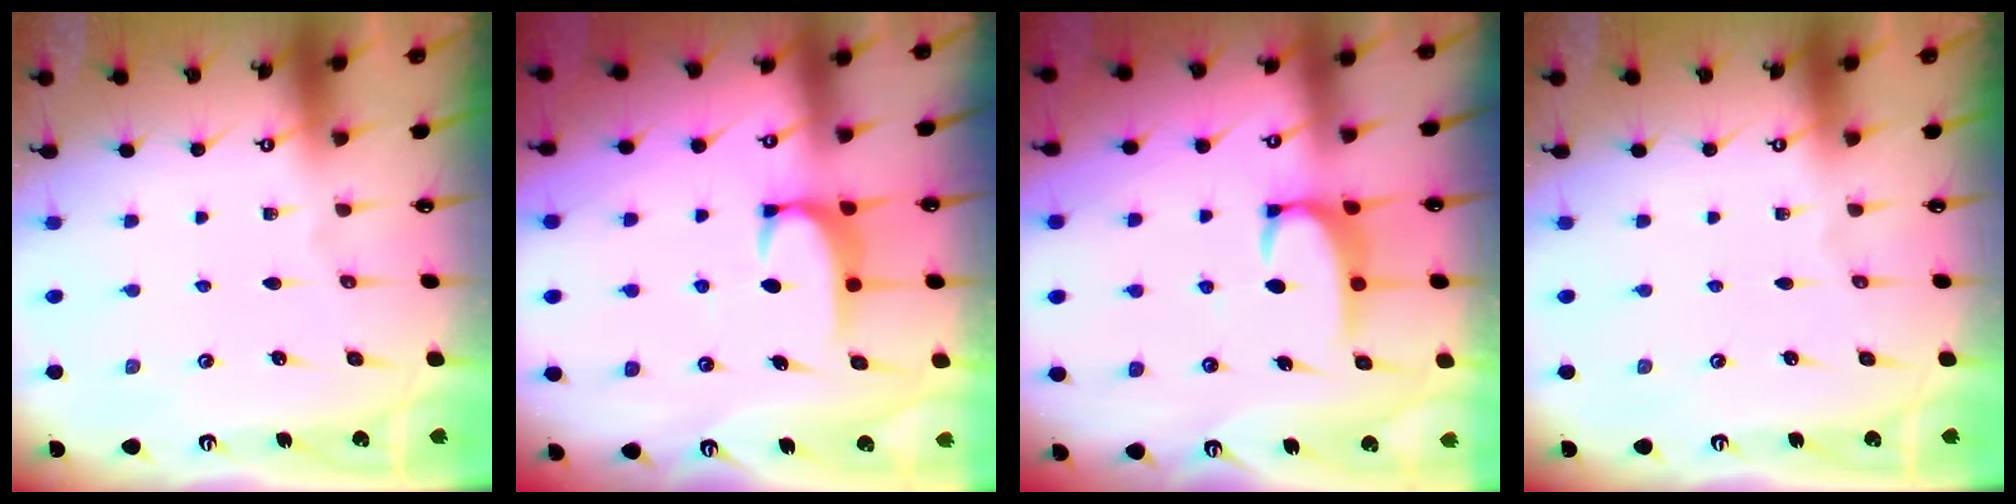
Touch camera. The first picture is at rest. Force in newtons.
{"total": 2.0, "press": 1.9, "slide": 0.5}
{"total": 2.6, "press": 2.6, "slide": 0.5}
{"total": 0.0}